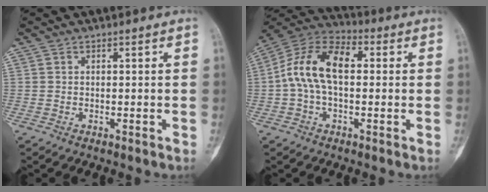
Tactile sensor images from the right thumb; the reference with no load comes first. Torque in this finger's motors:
{"motor_torque": [0.80, 1.00, 0.79, -0.60, 0.12]}